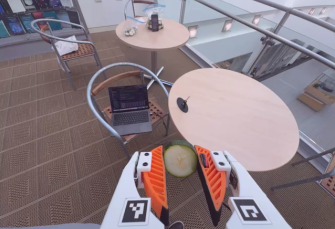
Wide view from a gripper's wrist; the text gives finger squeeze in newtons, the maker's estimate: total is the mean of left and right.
{"total": 8.6, "left": 7.9, "right": 9.2}